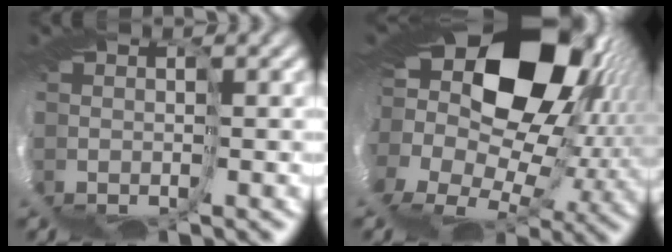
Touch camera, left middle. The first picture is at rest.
{"total": 15.8, "force": [7.4, 9.0, 10.6], "torque": [-0.204, 0.003, 0.123]}